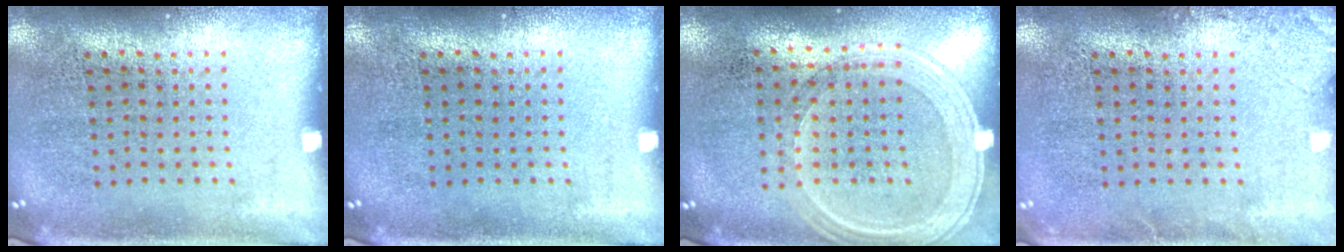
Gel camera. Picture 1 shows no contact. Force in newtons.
{"total": 0.0}
{"total": 1.3, "press": 1.3, "slide": 0.3}
{"total": 1.3, "press": 1.3, "slide": 0.2}